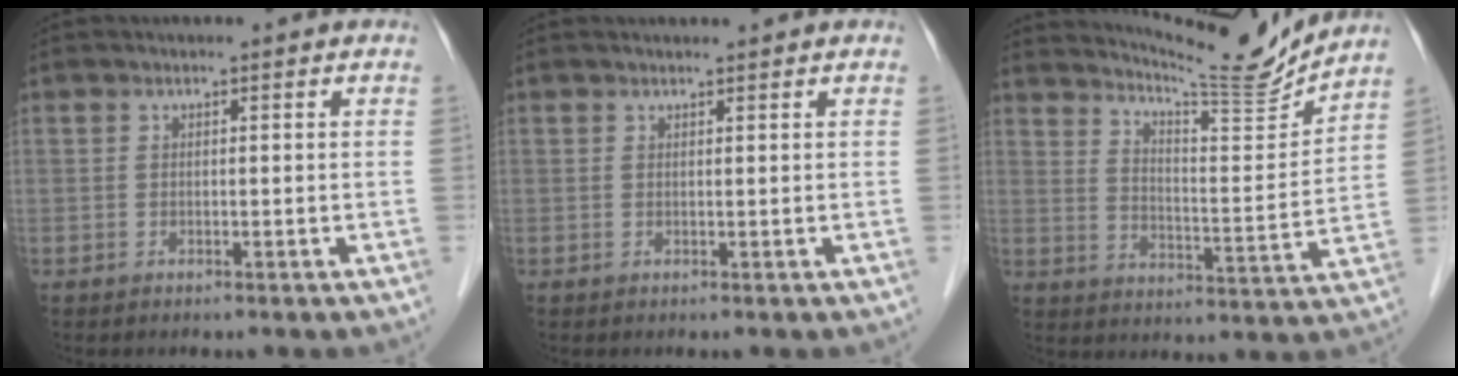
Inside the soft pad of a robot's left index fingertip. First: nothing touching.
{"total": 1.4, "force": [1.4, 0.0, 0.3], "torque": [-0.005, 0.010, 0.025]}
{"total": 12.8, "force": [12.5, -1.1, 2.3], "torque": [-0.050, -0.040, 0.188]}